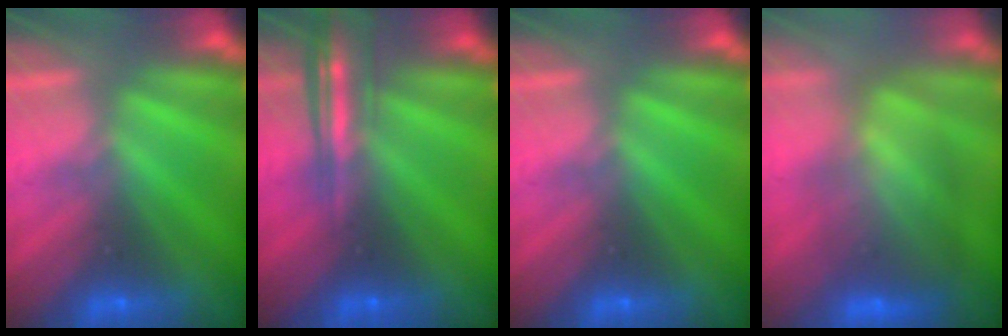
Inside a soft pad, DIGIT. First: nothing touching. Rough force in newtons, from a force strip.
{"total": 7.6}
{"total": 0.0}
{"total": 9.0}